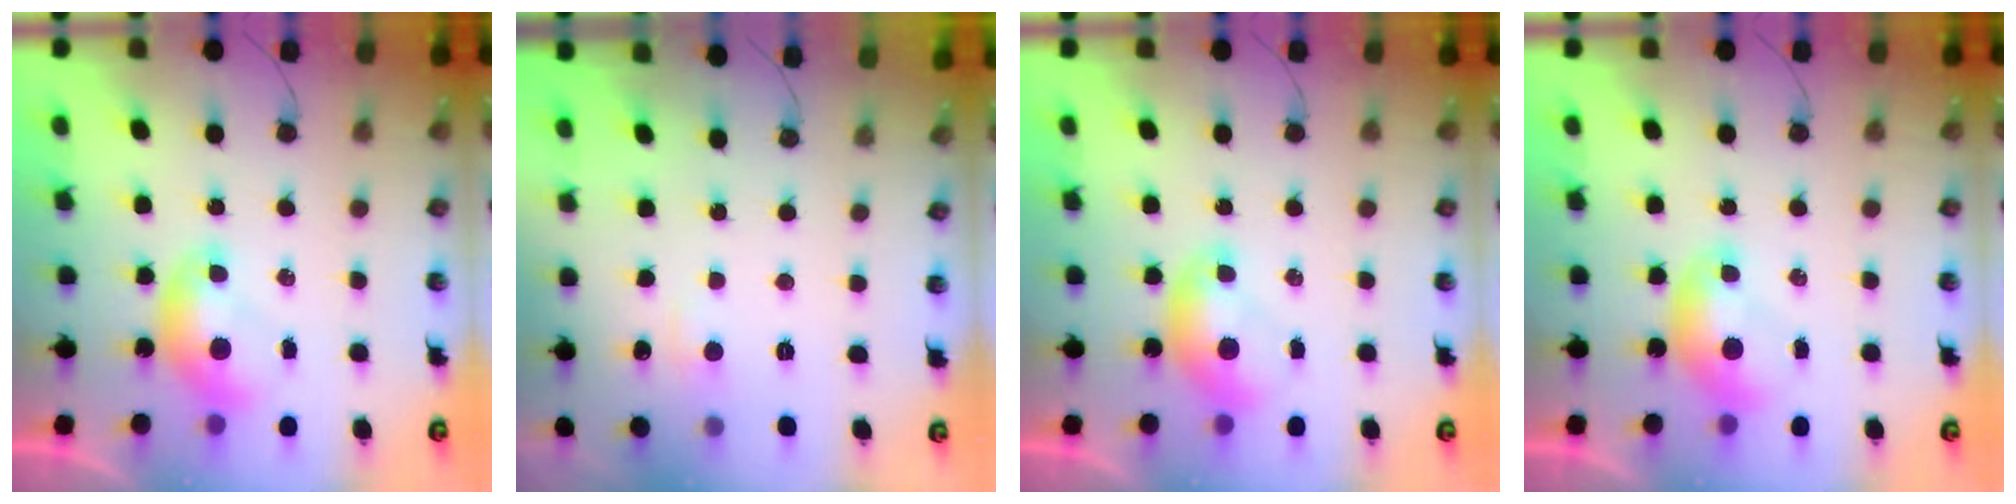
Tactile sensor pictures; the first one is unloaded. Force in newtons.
{"total": 2.1, "press": 2.0, "slide": 0.5}
{"total": 0.0}
{"total": 0.0}